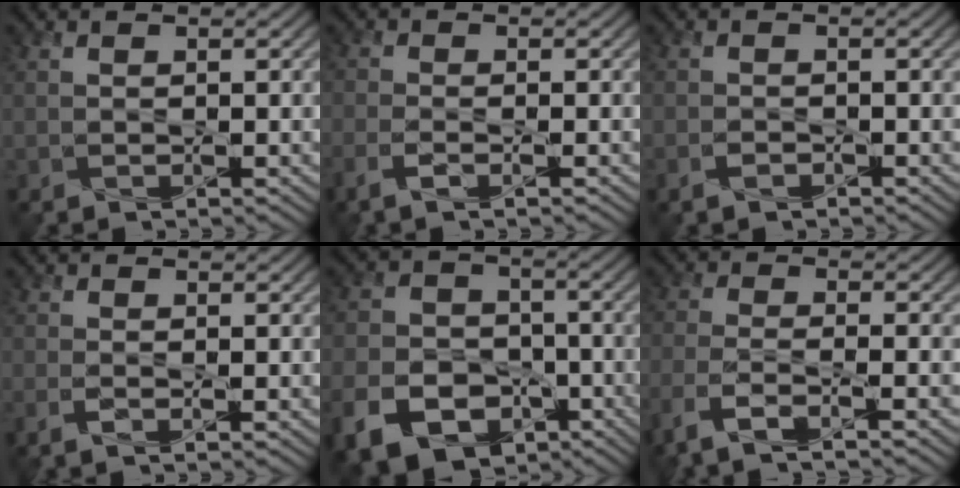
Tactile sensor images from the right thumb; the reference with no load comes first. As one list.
[{"total": 3.1, "force": [-1.8, 0.9, 2.4], "torque": [-0.056, -0.004, -0.043]}, {"total": 1.5, "force": [-1.0, 0.7, 0.8], "torque": [-0.018, -0.002, -0.020]}, {"total": 2.0, "force": [-0.9, 0.6, 1.6], "torque": [-0.040, -0.002, -0.022]}, {"total": 12.2, "force": [-6.4, 8.5, 6.0], "torque": [-0.144, -0.037, -0.119]}, {"total": 6.6, "force": [-4.5, 1.8, 4.5], "torque": [-0.102, -0.010, -0.097]}]